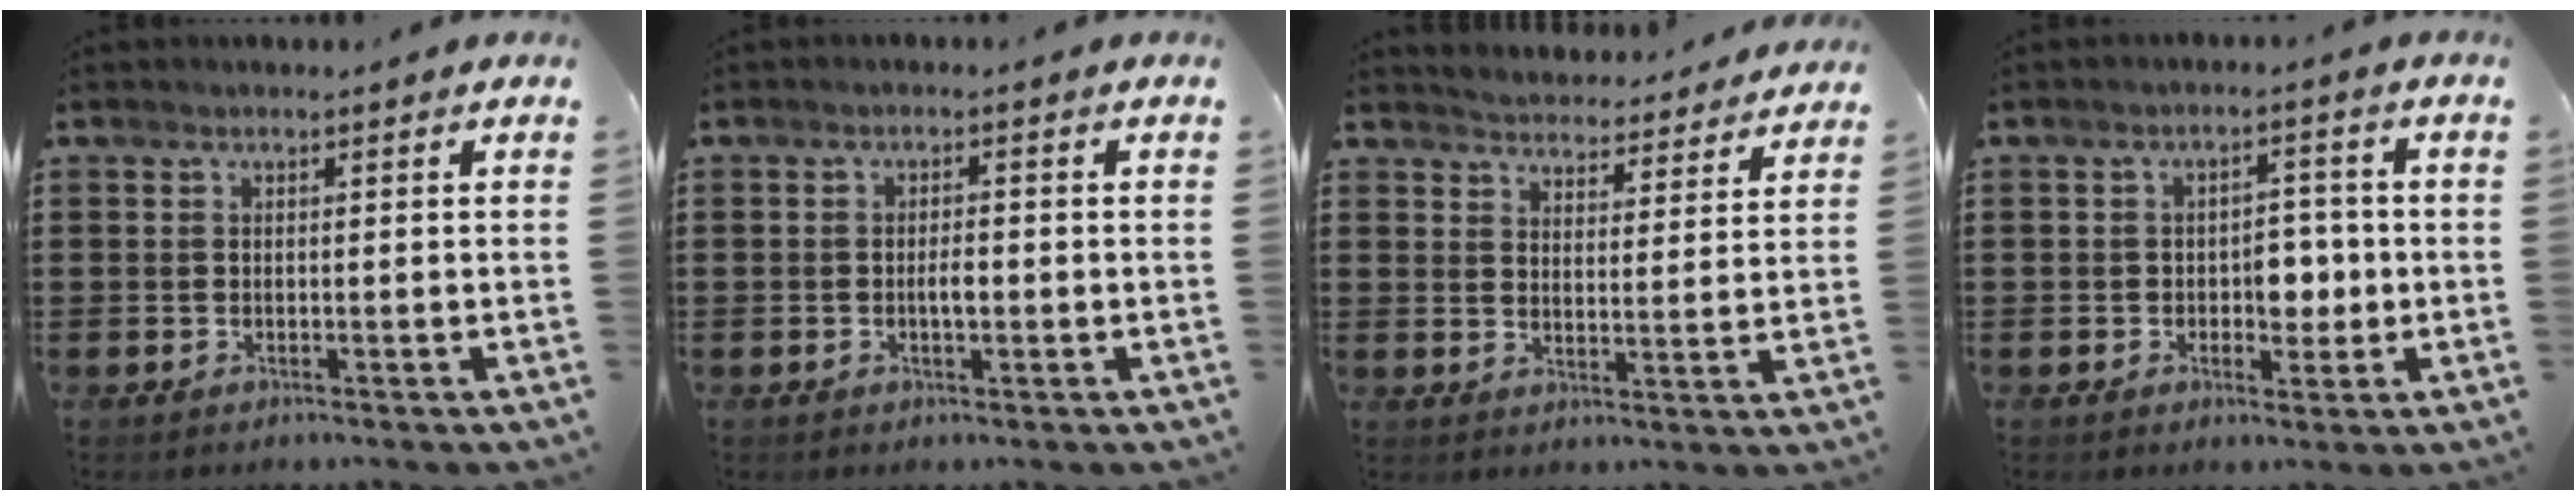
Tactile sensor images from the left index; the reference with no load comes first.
{"total": 2.3, "force": [-0.3, 0.8, 2.1], "torque": [-0.041, 0.003, -0.007]}
{"total": 3.9, "force": [3.8, -0.3, -0.6], "torque": [-0.011, -0.031, 0.063]}
{"total": 4.7, "force": [-0.7, 3.1, 3.5], "torque": [-0.062, 0.005, -0.017]}